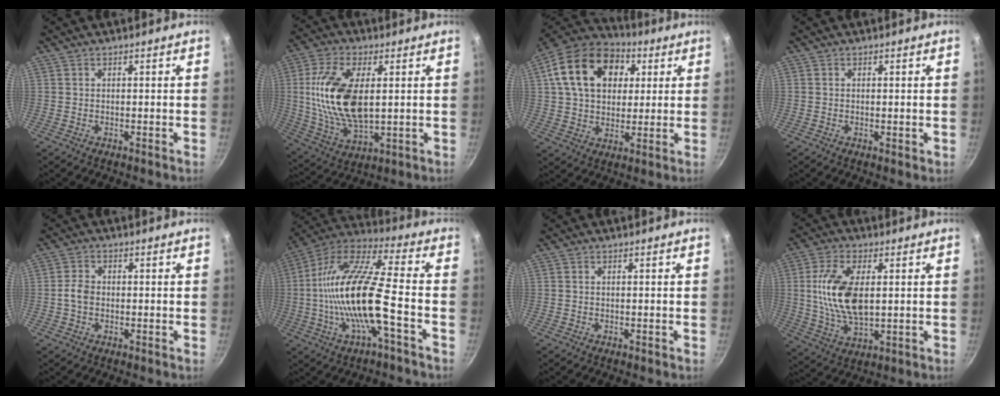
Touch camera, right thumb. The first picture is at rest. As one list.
[{"total": 17.2, "force": [2.3, 8.8, 14.7], "torque": [-0.280, -0.005, 0.049]}, {"total": 20.3, "force": [6.1, 14.4, 13.0], "torque": [-0.205, 0.012, 0.095]}, {"total": 0.8, "force": [0.0, 0.3, 0.7], "torque": [-0.010, -0.001, -0.002]}, {"total": 3.3, "force": [-0.5, 2.4, 2.2], "torque": [-0.039, 0.014, -0.014]}, {"total": 19.8, "force": [-4.0, 5.3, 18.7], "torque": [-0.352, 0.037, -0.091]}, {"total": 0.0}, {"total": 13.3, "force": [1.7, 6.7, 11.3], "torque": [-0.215, -0.003, 0.035]}]